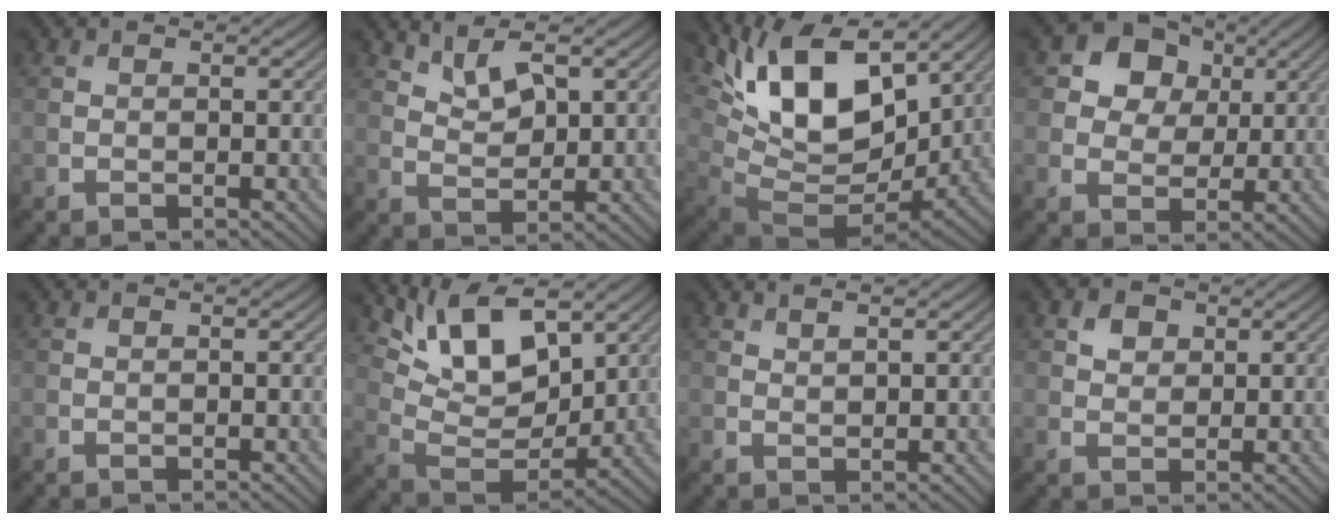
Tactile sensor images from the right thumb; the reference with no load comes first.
{"total": 4.5, "force": [2.8, 1.9, 3.0], "torque": [-0.062, -0.006, 0.060]}
{"total": 16.0, "force": [6.2, 8.6, 12.0], "torque": [-0.235, 0.009, 0.115]}
{"total": 10.2, "force": [4.3, 8.1, 4.5], "torque": [-0.116, 0.018, 0.069]}
{"total": 0.0}
{"total": 11.9, "force": [7.0, 5.2, 8.1], "torque": [-0.164, -0.004, 0.120]}
{"total": 1.2, "force": [1.0, 0.2, 0.6], "torque": [-0.014, -0.002, 0.023]}
{"total": 2.4, "force": [1.2, 1.8, 1.1], "torque": [-0.021, 0.000, 0.020]}